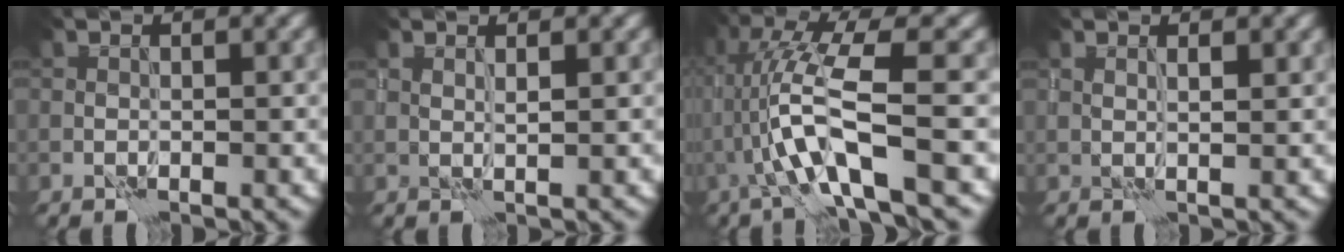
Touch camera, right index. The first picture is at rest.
{"total": 1.0, "force": [0.9, -0.2, 0.4], "torque": [-0.008, -0.006, 0.018]}
{"total": 7.5, "force": [-0.8, 0.9, 7.4], "torque": [-0.151, 0.013, -0.017]}
{"total": 1.4, "force": [1.0, 0.1, 0.9], "torque": [-0.015, -0.005, 0.022]}